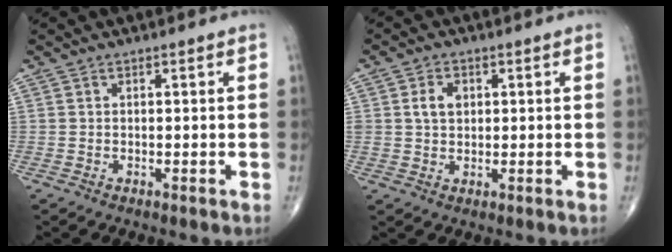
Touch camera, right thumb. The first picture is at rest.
{"total": 4.2, "force": [1.0, 3.0, 2.7], "torque": [-0.039, 0.000, 0.019]}